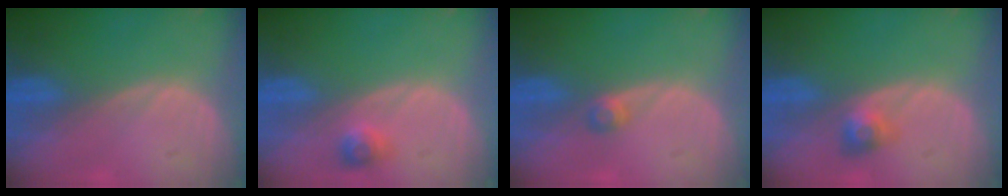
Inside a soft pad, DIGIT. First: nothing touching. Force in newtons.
{"total": 2.2, "press": 2.2, "slide": 0.2}
{"total": 1.8, "press": 1.6, "slide": 0.8}
{"total": 3.0, "press": 2.7, "slide": 1.3}